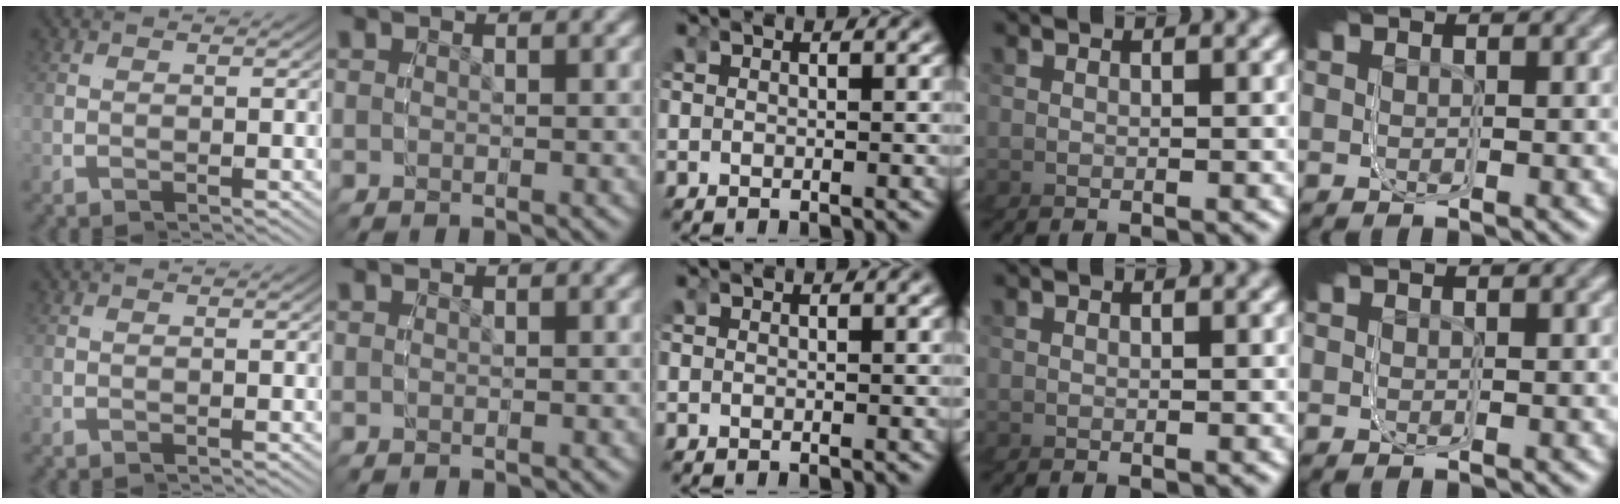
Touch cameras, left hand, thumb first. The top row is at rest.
{}